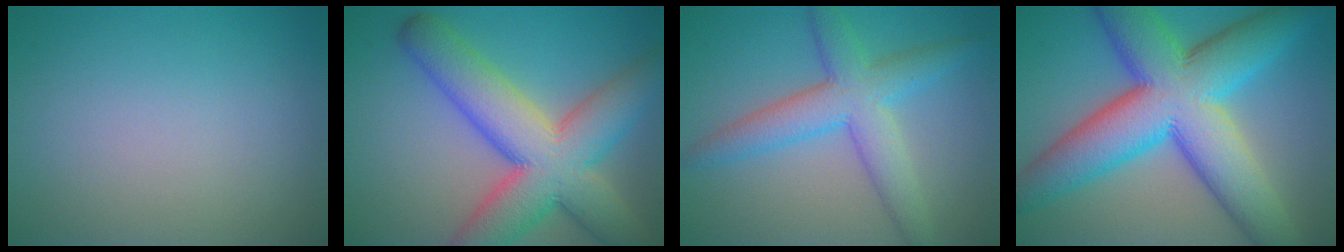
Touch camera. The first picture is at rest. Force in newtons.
{"total": 11.2, "press": 11.1, "slide": 0.4}
{"total": 5.9, "press": 5.9, "slide": 0.2}
{"total": 14.2, "press": 14.2, "slide": 0.1}